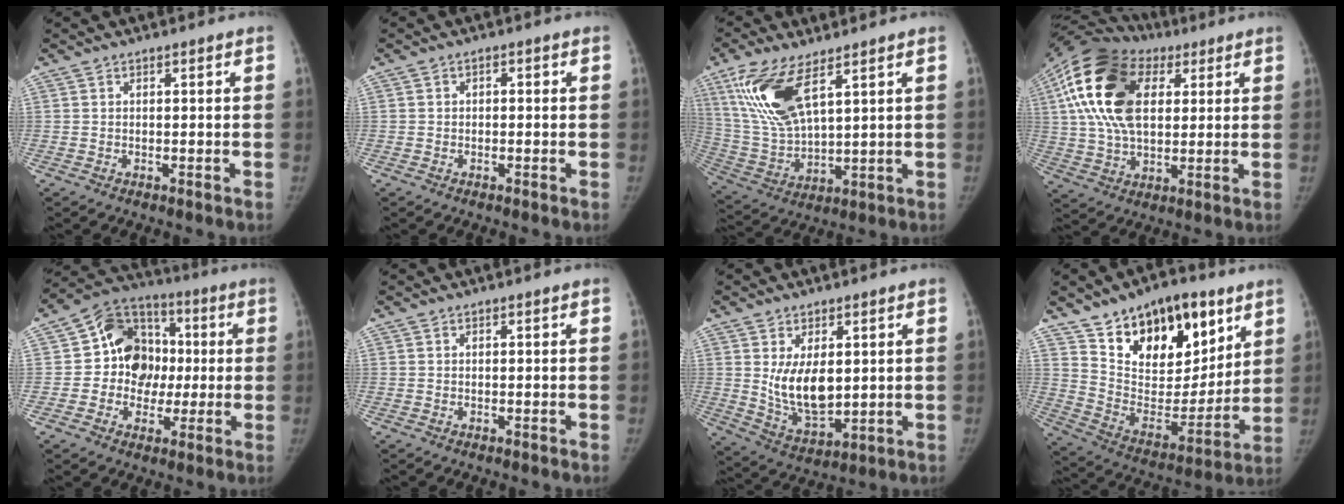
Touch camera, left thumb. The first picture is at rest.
{"total": 1.0, "force": [-0.2, 0.9, 0.3], "torque": [0.004, 0.005, -0.009]}
{"total": 14.7, "force": [7.4, 6.0, 11.2], "torque": [-0.232, -0.026, 0.157]}
{"total": 22.6, "force": [7.1, 13.9, 16.4], "torque": [-0.315, 0.013, 0.121]}
{"total": 14.2, "force": [0.3, 12.1, 7.6], "torque": [-0.069, 0.026, -0.004]}
{"total": 0.0}
{"total": 10.6, "force": [1.8, 6.2, 8.4], "torque": [-0.122, -0.026, 0.051]}
{"total": 24.1, "force": [14.0, 13.4, 14.4], "torque": [-0.179, -0.054, 0.241]}